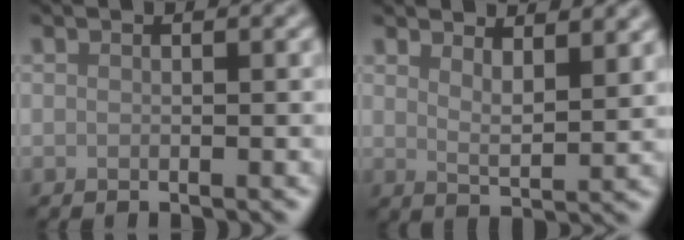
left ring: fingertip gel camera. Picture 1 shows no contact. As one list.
[{"total": 3.7, "force": [2.7, 1.1, 2.2], "torque": [-0.032, -0.003, 0.048]}]